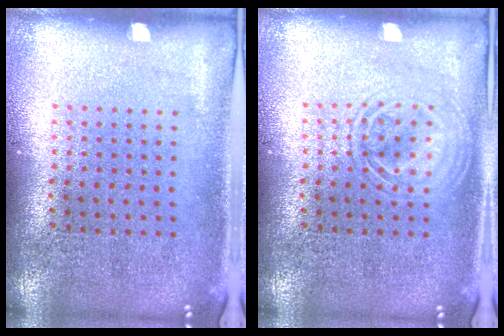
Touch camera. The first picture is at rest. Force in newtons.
{"total": 2.1, "press": 2.1, "slide": 0.3}